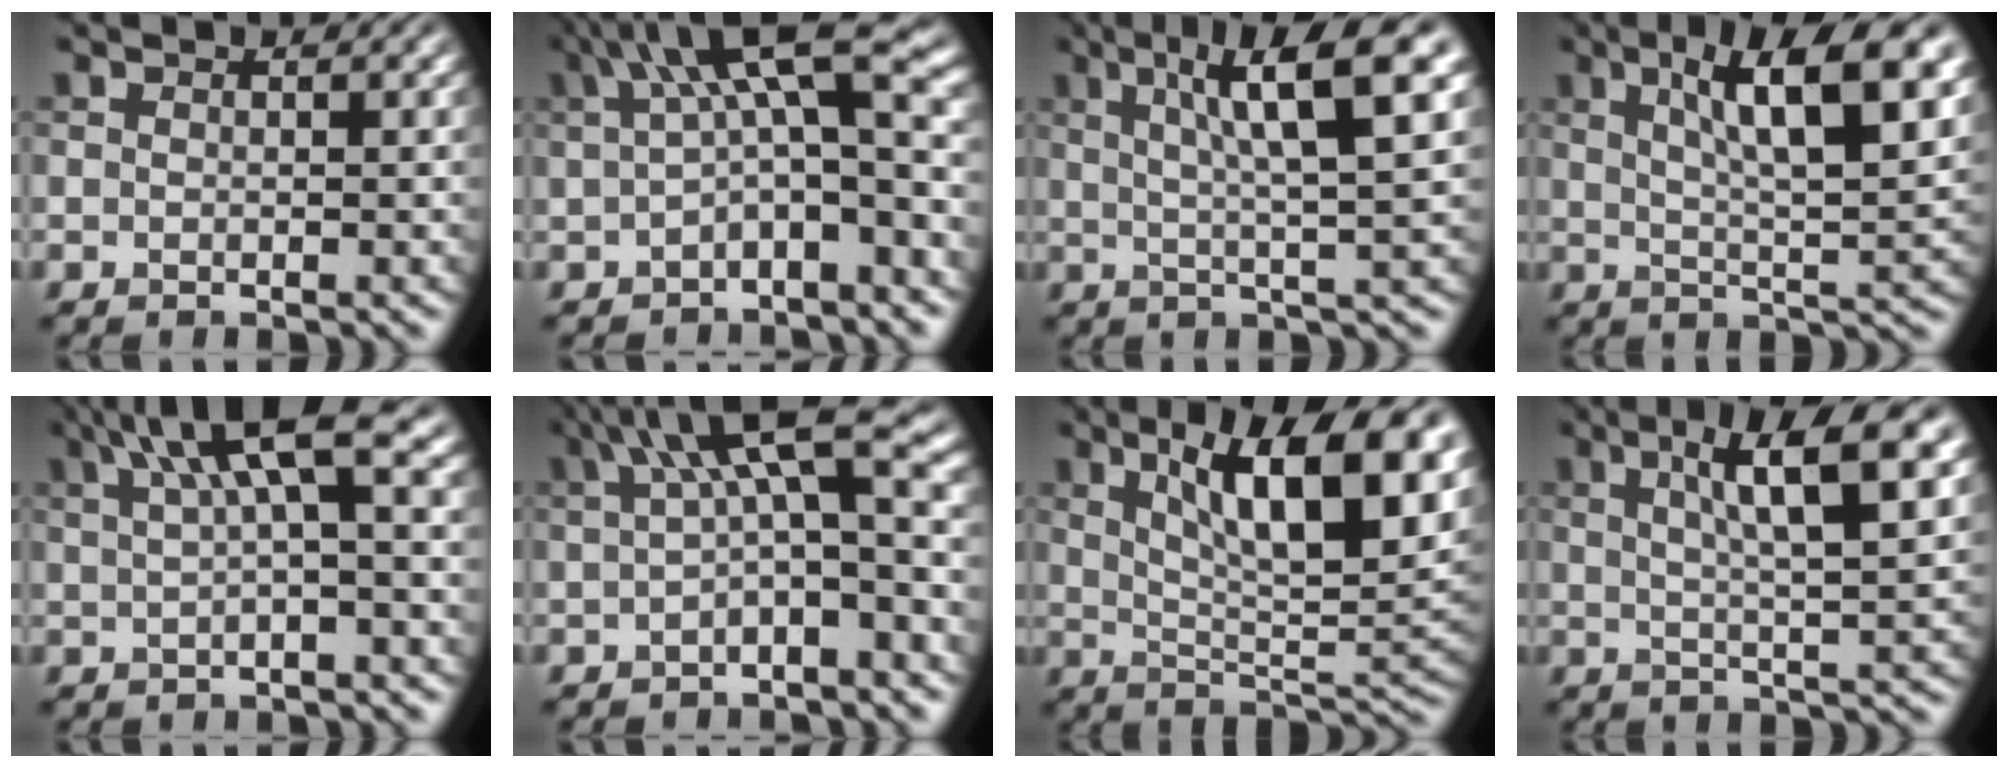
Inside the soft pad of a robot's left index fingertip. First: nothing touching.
{"total": 9.5, "force": [1.5, 2.9, 8.9], "torque": [-0.135, 0.019, 0.012]}
{"total": 8.8, "force": [3.3, 1.3, 8.0], "torque": [-0.110, 0.016, 0.047]}
{"total": 10.0, "force": [3.9, 2.6, 8.9], "torque": [-0.133, 0.006, 0.060]}
{"total": 6.6, "force": [2.4, 1.5, 5.9], "torque": [-0.089, 0.019, 0.036]}
{"total": 8.6, "force": [1.6, 2.3, 8.1], "torque": [-0.119, 0.019, 0.014]}
{"total": 13.2, "force": [5.2, 4.5, 11.3], "torque": [-0.156, 0.004, 0.082]}
{"total": 7.7, "force": [2.9, 1.5, 6.9], "torque": [-0.096, 0.008, 0.043]}